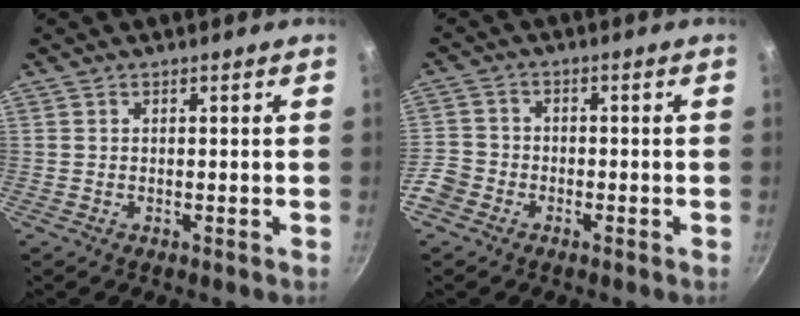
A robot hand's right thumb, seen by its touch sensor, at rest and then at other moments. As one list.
[{"total": 5.9, "force": [-3.2, 4.5, 2.0], "torque": [-0.036, 0.037, -0.068]}]